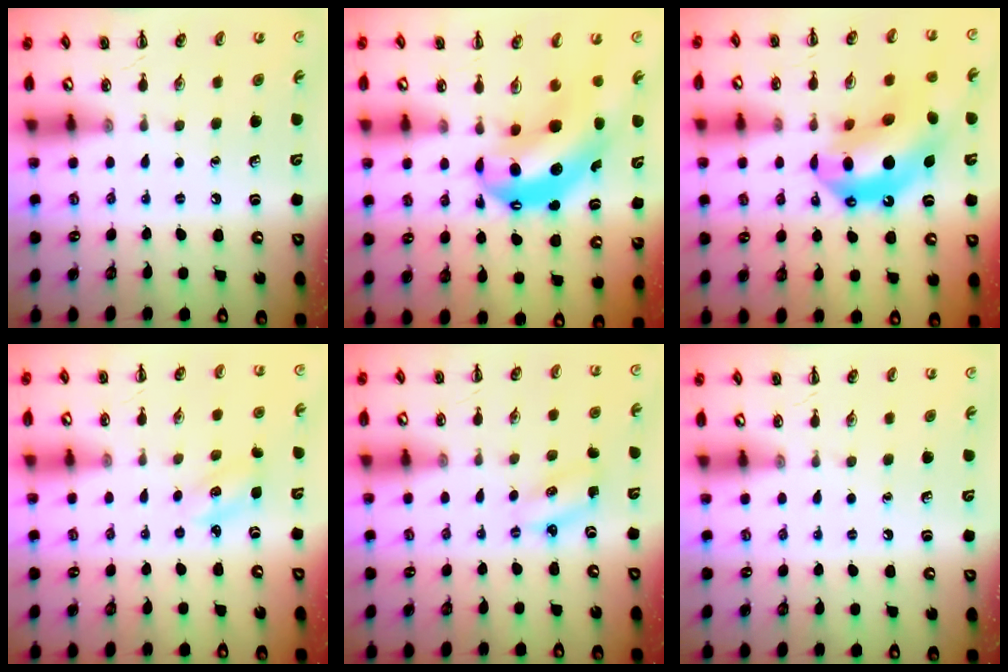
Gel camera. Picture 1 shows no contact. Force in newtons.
{"total": 8.9, "press": 8.6, "slide": 2.4}
{"total": 17.5, "press": 16.8, "slide": 4.9}
{"total": 2.8, "press": 2.7, "slide": 0.7}
{"total": 2.2, "press": 2.1, "slide": 0.6}
{"total": 0.0}